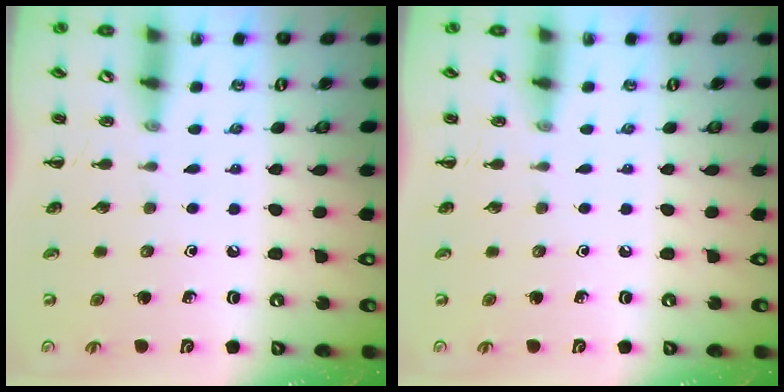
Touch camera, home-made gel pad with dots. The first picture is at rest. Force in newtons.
{"total": 0.0}